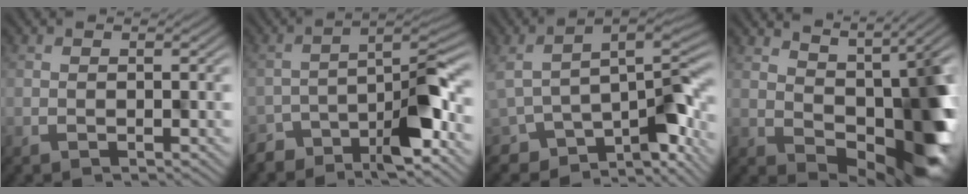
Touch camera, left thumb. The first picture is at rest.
{"total": 7.1, "force": [-5.1, 2.3, 4.4], "torque": [-0.040, 0.008, -0.095]}
{"total": 8.6, "force": [-3.8, 4.0, 6.6], "torque": [-0.095, -0.008, -0.053]}
{"total": 10.3, "force": [2.9, 5.0, 8.5], "torque": [-0.112, -0.020, 0.068]}